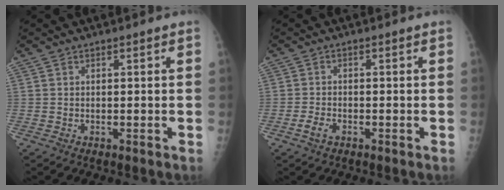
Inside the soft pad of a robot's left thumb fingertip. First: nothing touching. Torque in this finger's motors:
{"motor_torque": [-0.25, 0.24, 0.19, 0.03, 0.02]}